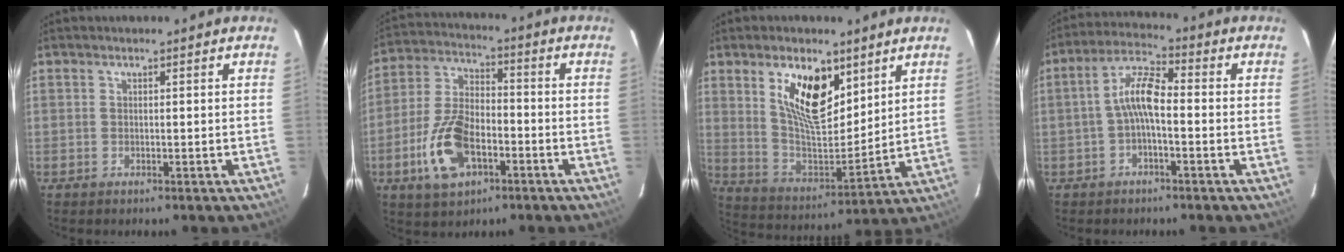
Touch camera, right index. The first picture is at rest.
{"total": 13.4, "force": [-5.5, 7.4, 9.8], "torque": [-0.209, 0.006, -0.093]}
{"total": 14.7, "force": [7.6, 6.6, 10.7], "torque": [-0.192, 0.000, 0.153]}
{"total": 6.5, "force": [-1.4, 1.9, 6.1], "torque": [-0.128, 0.021, -0.029]}